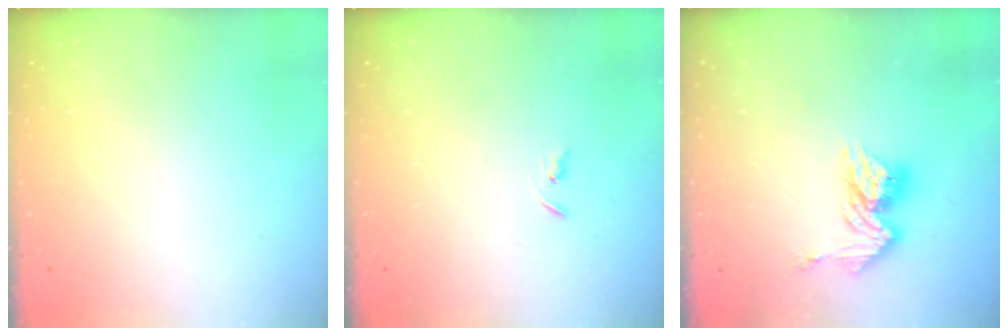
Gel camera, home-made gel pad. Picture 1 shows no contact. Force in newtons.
{"total": 2.2, "press": 2.2, "slide": 0.2}
{"total": 11.2, "press": 11.2, "slide": 0.9}